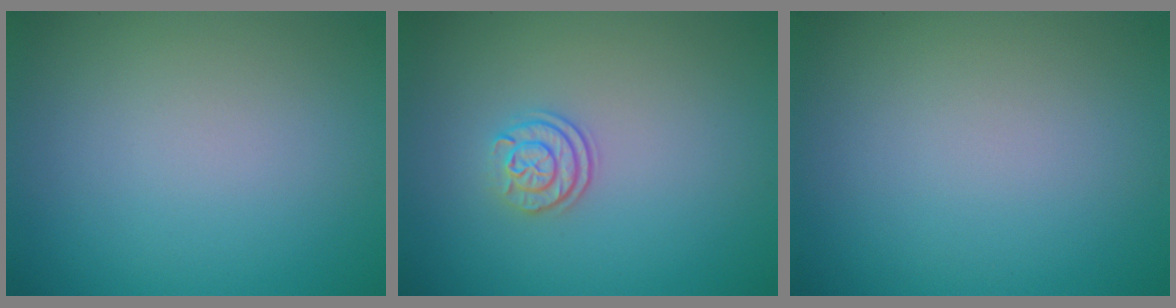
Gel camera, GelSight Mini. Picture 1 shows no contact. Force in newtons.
{"total": 2.1, "press": 1.7, "slide": 1.3}
{"total": 0.0}